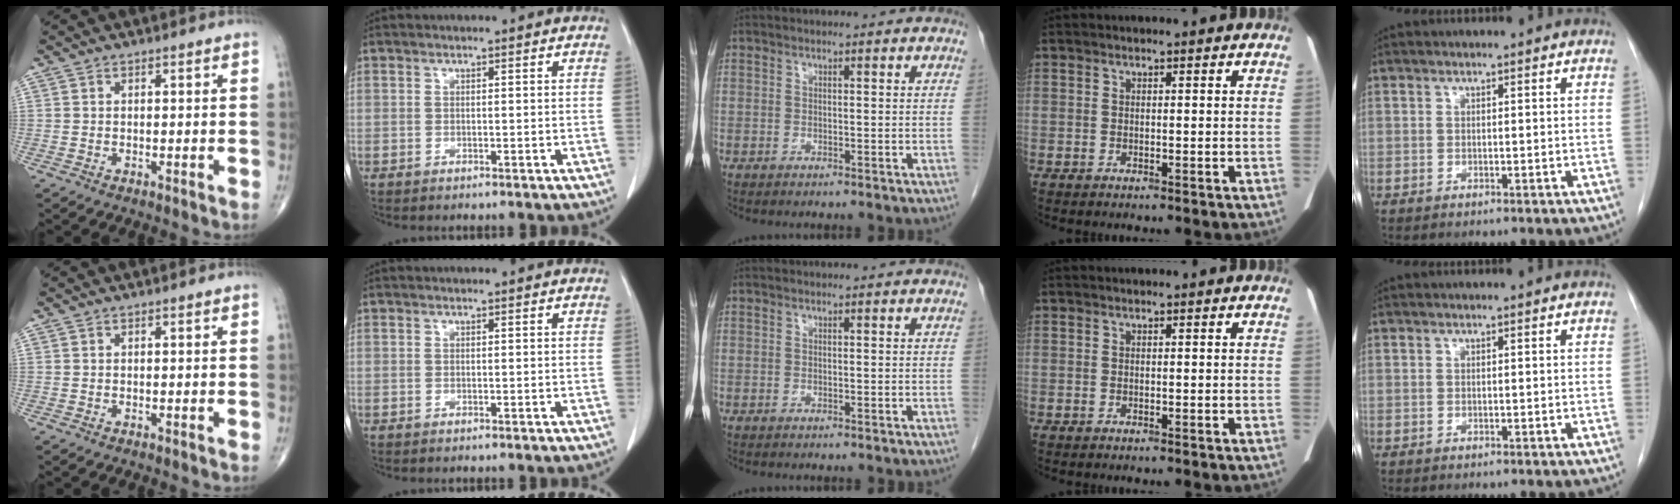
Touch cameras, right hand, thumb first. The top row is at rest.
{}